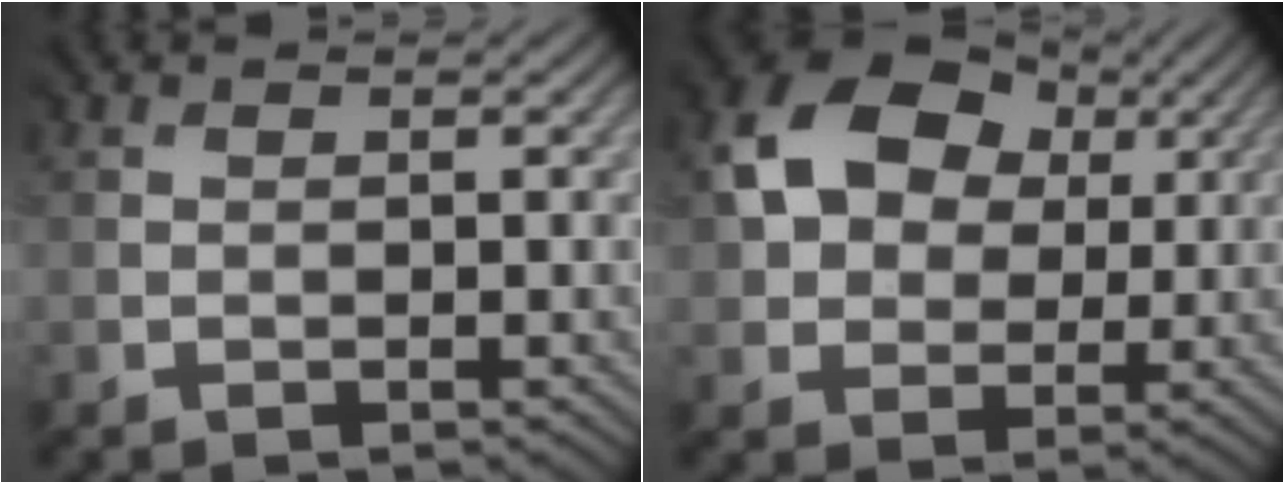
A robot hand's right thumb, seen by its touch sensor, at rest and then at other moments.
{"total": 11.3, "force": [4.3, 8.1, 6.6], "torque": [-0.156, 0.021, 0.073]}